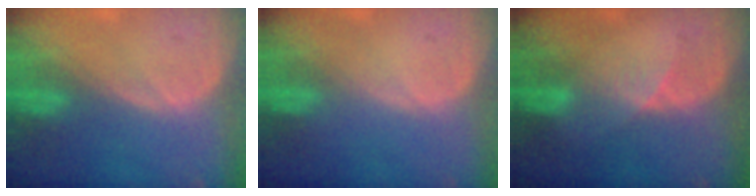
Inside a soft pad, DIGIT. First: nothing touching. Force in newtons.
{"total": 0.0}
{"total": 3.0, "press": 2.6, "slide": 1.5}